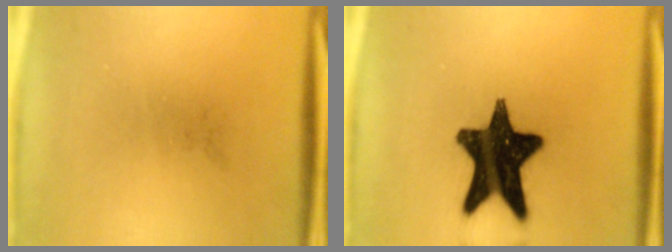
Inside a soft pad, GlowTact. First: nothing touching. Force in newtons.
{"total": 17.4}